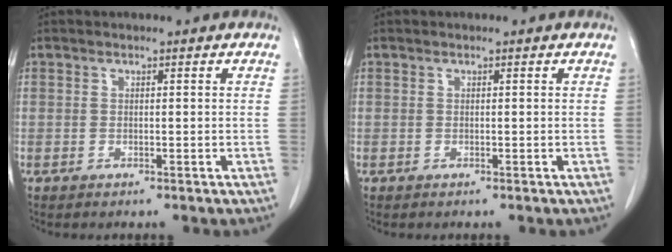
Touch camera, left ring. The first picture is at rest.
{"total": 0.0}